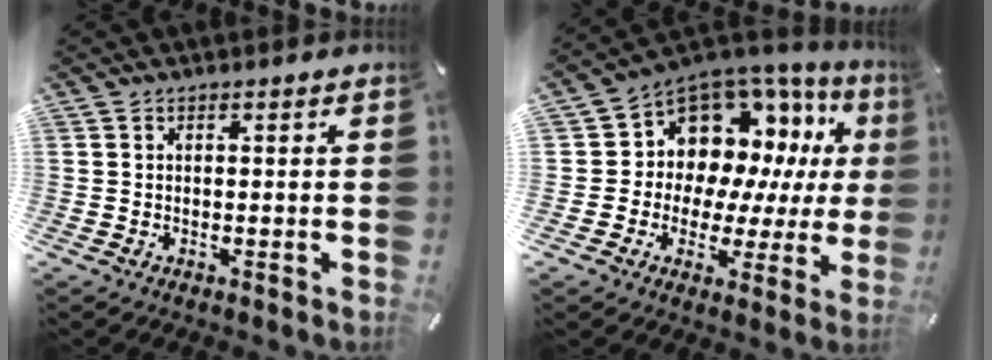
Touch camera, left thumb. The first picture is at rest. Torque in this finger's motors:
{"motor_torque": [0.30, 1.34, 1.39, -0.59, 0.32]}